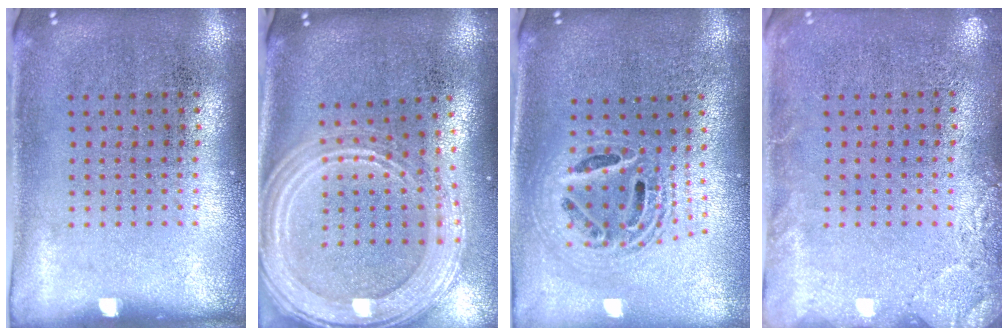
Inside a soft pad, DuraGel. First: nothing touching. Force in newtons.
{"total": 2.9, "press": 2.3, "slide": 1.7}
{"total": 2.0, "press": 1.6, "slide": 1.2}
{"total": 2.0, "press": 2.0, "slide": 0.3}